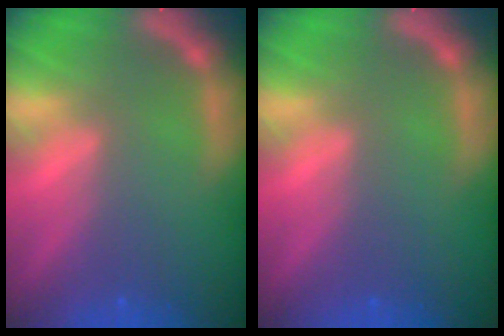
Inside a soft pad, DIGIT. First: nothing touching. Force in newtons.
{"total": 0.0}